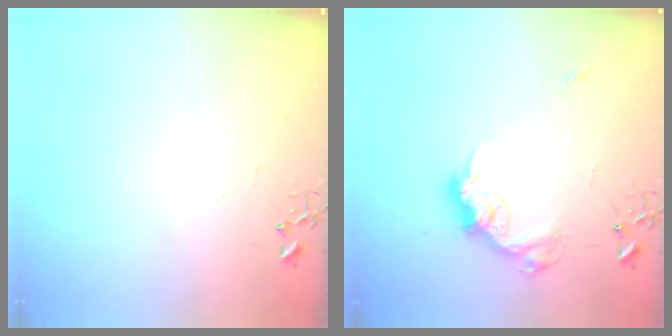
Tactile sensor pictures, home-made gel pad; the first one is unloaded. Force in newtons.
{"total": 14.4, "press": 14.3, "slide": 1.1}